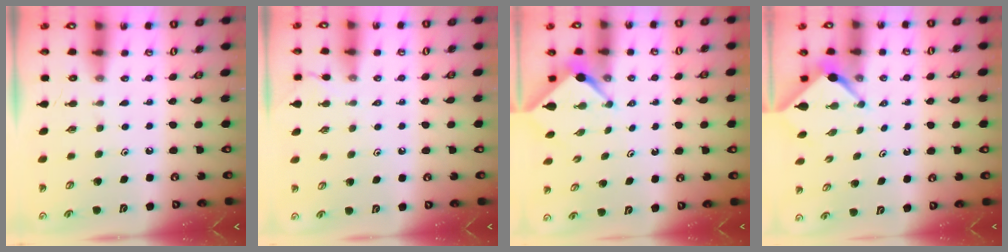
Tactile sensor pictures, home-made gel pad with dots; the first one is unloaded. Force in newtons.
{"total": 1.8, "press": 1.8, "slide": 0.3}
{"total": 2.4, "press": 2.4, "slide": 0.4}
{"total": 2.3, "press": 2.3, "slide": 0.3}